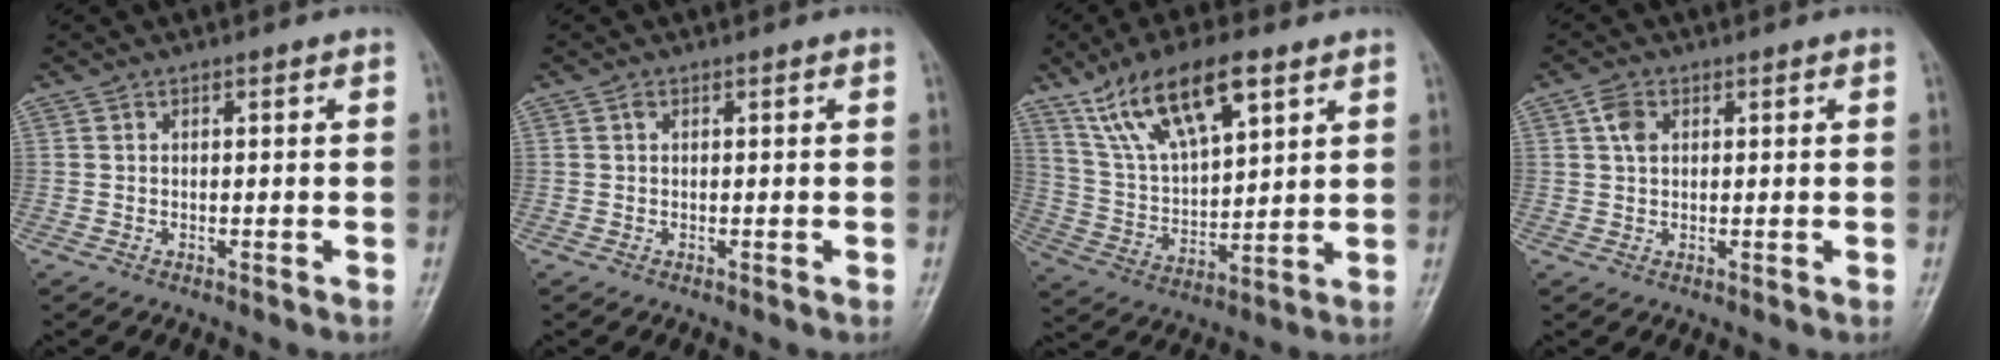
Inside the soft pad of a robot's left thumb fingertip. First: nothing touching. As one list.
[{"total": 0.5, "force": [0.2, 0.3, 0.4], "torque": [-0.006, 0.001, 0.001]}, {"total": 16.6, "force": [9.7, 6.4, 12.0], "torque": [-0.196, -0.024, 0.187]}, {"total": 3.0, "force": [1.0, 2.0, 2.0], "torque": [-0.032, 0.004, 0.016]}]